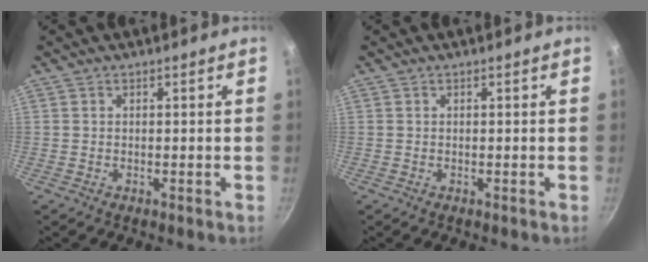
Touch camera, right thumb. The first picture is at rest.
{"total": 0.0}